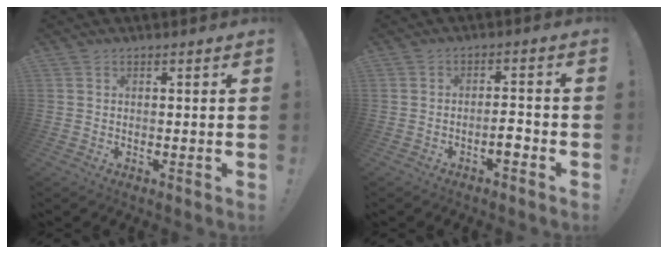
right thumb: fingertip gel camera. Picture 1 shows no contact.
{"total": 4.4, "force": [-2.4, 1.3, 3.4], "torque": [-0.048, 0.006, -0.042]}